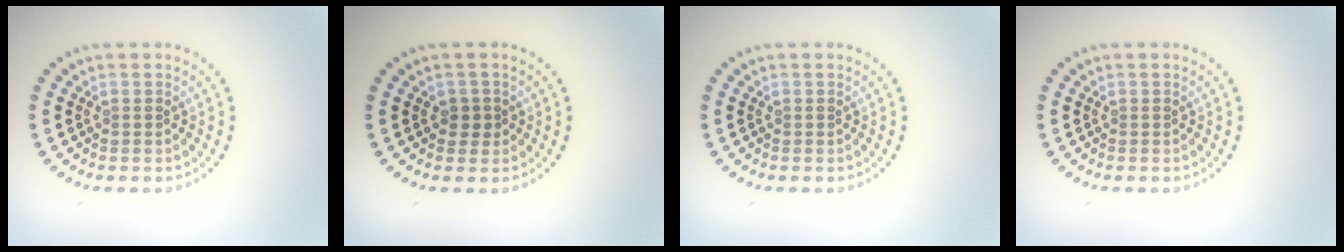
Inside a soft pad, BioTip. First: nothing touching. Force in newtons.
{"total": 1.3, "press": 1.2, "slide": 0.5}
{"total": 0.0}
{"total": 0.0}